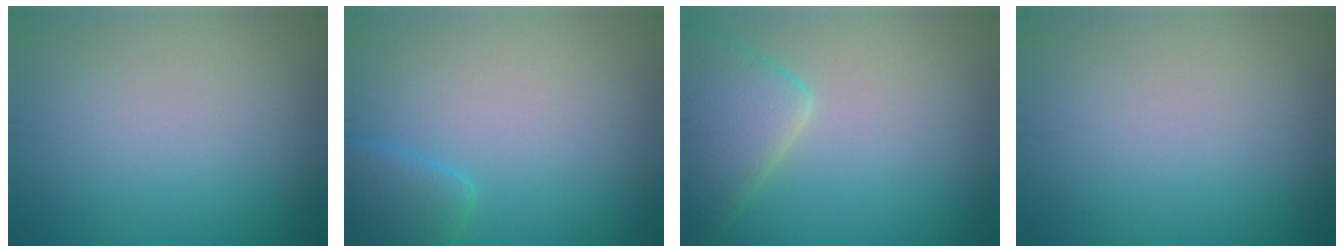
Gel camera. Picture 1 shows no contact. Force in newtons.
{"total": 2.5, "press": 2.5, "slide": 0.3}
{"total": 5.1, "press": 5.1, "slide": 0.5}
{"total": 0.0}